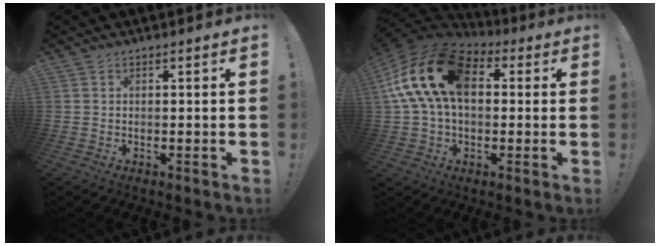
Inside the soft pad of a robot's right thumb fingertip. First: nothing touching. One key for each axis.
{"total": 20.5, "fx": 4.9, "fy": 12.7, "fz": 15.4, "tx": -0.284, "ty": 0.004, "tz": 0.092}